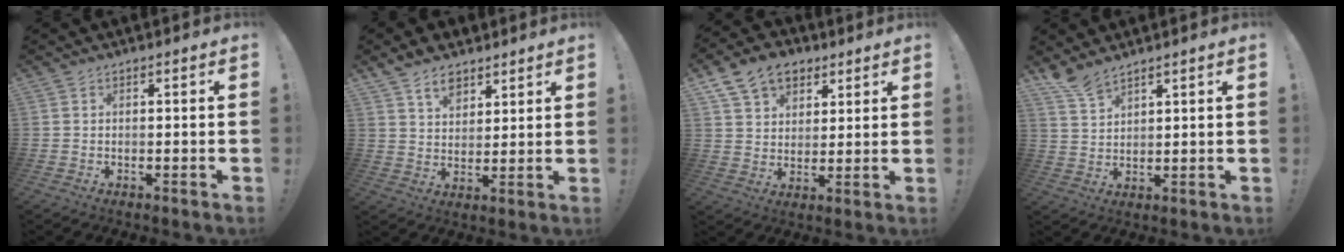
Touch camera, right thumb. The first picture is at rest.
{"total": 8.4, "force": [5.9, 5.2, 3.1], "torque": [-0.047, -0.036, 0.111]}
{"total": 12.2, "force": [6.8, 8.8, 4.9], "torque": [-0.079, -0.032, 0.134]}
{"total": 5.7, "force": [5.2, 1.4, 2.1], "torque": [-0.038, -0.033, 0.097]}